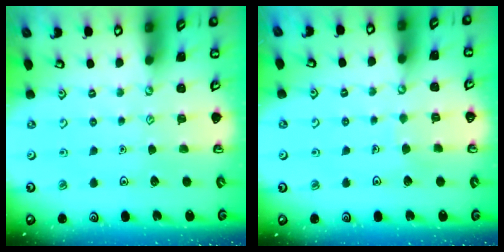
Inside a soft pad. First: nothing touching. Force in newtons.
{"total": 2.2, "press": 2.2, "slide": 0.1}